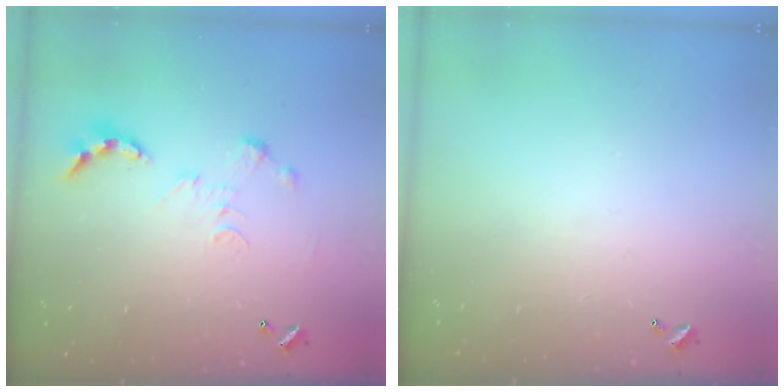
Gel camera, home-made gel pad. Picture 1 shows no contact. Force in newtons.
{"total": 0.0}